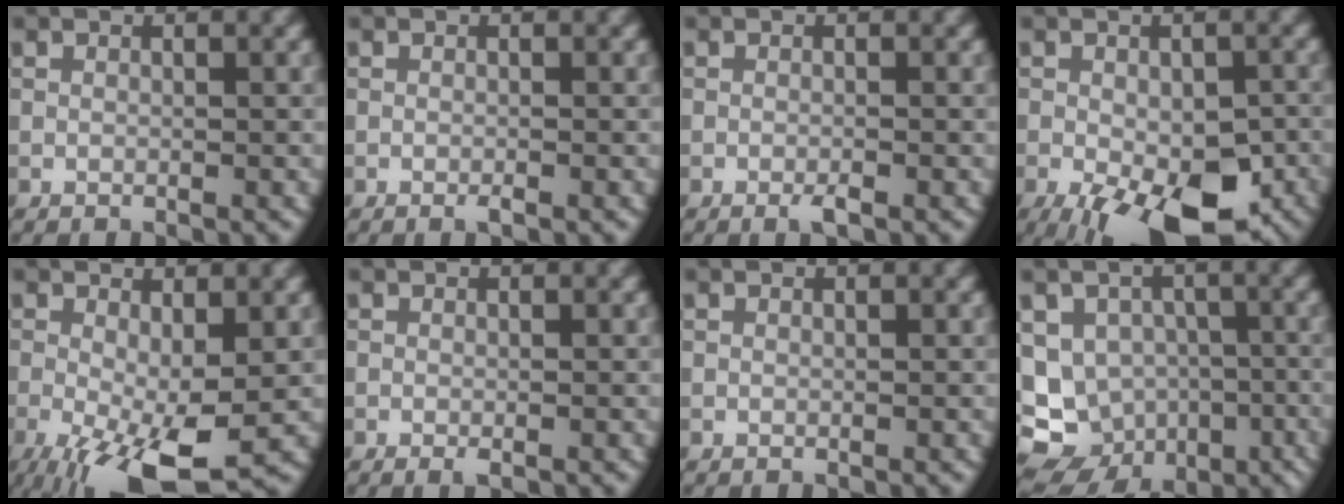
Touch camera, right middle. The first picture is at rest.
{"total": 0.5, "force": [-0.3, 0.1, 0.4], "torque": [-0.006, -0.002, -0.006]}
{"total": 1.0, "force": [-0.6, 0.1, 0.8], "torque": [-0.013, -0.003, -0.012]}
{"total": 11.6, "force": [-5.6, 5.1, 8.8], "torque": [-0.147, -0.034, -0.073]}
{"total": 8.1, "force": [-2.9, 2.6, 7.1], "torque": [-0.140, -0.018, -0.046]}
{"total": 0.7, "force": [-0.4, 0.1, 0.6], "torque": [-0.009, -0.004, -0.007]}
{"total": 0.0}
{"total": 13.2, "force": [-6.8, 10.7, 3.8], "torque": [-0.074, -0.037, -0.093]}